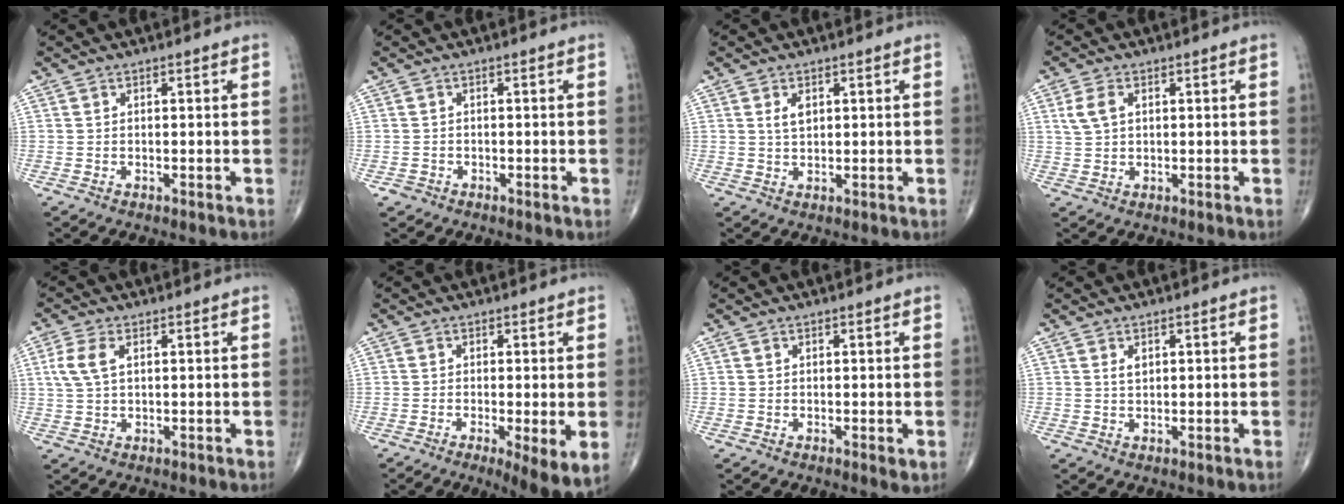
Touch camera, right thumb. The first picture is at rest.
{"total": 1.1, "force": [-0.6, 0.9, 0.1], "torque": [0.005, 0.006, -0.012]}
{"total": 2.7, "force": [0.9, 1.6, 1.9], "torque": [-0.030, -0.004, 0.019]}
{"total": 4.0, "force": [1.3, 2.5, 2.8], "torque": [-0.061, 0.006, 0.029]}
{"total": 5.1, "force": [1.4, 2.8, 4.0], "torque": [-0.101, 0.010, 0.028]}
{"total": 7.0, "force": [-1.8, 1.6, 6.6], "torque": [-0.109, -0.023, -0.030]}
{"total": 1.1, "force": [-0.1, 0.5, 1.0], "torque": [-0.015, -0.005, -0.002]}
{"total": 1.6, "force": [0.6, 1.0, 1.1], "torque": [-0.016, -0.002, 0.013]}